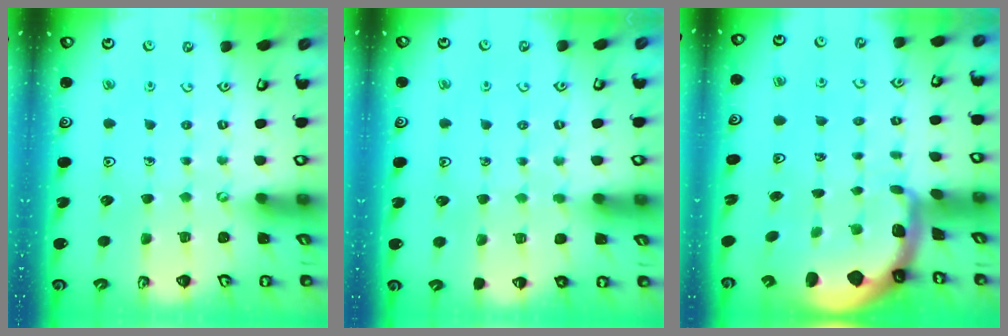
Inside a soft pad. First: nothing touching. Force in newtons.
{"total": 2.7, "press": 2.7, "slide": 0.4}
{"total": 1.7, "press": 1.6, "slide": 0.4}